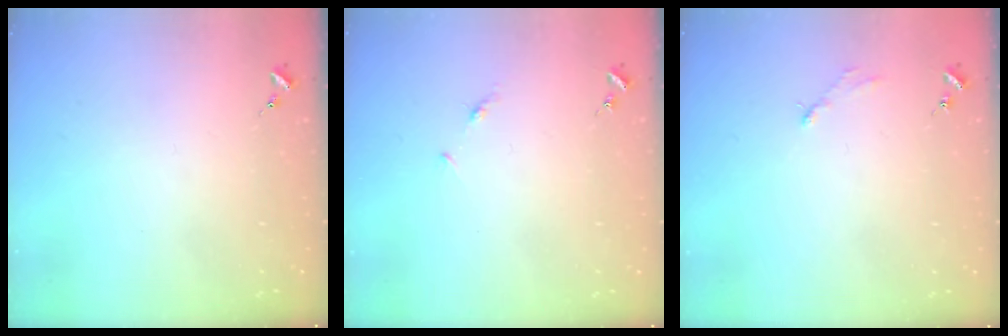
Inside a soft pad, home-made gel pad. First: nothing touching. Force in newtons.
{"total": 3.9, "press": 3.8, "slide": 0.5}
{"total": 2.9, "press": 2.9, "slide": 0.4}